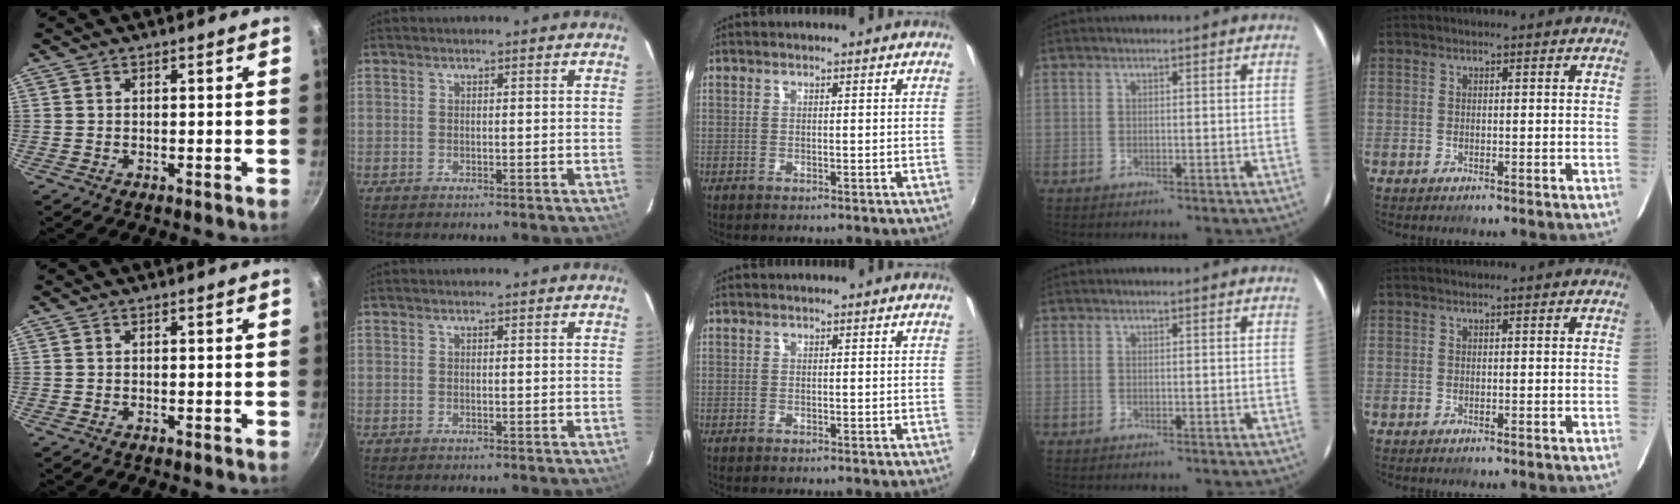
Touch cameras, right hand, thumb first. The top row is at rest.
{}